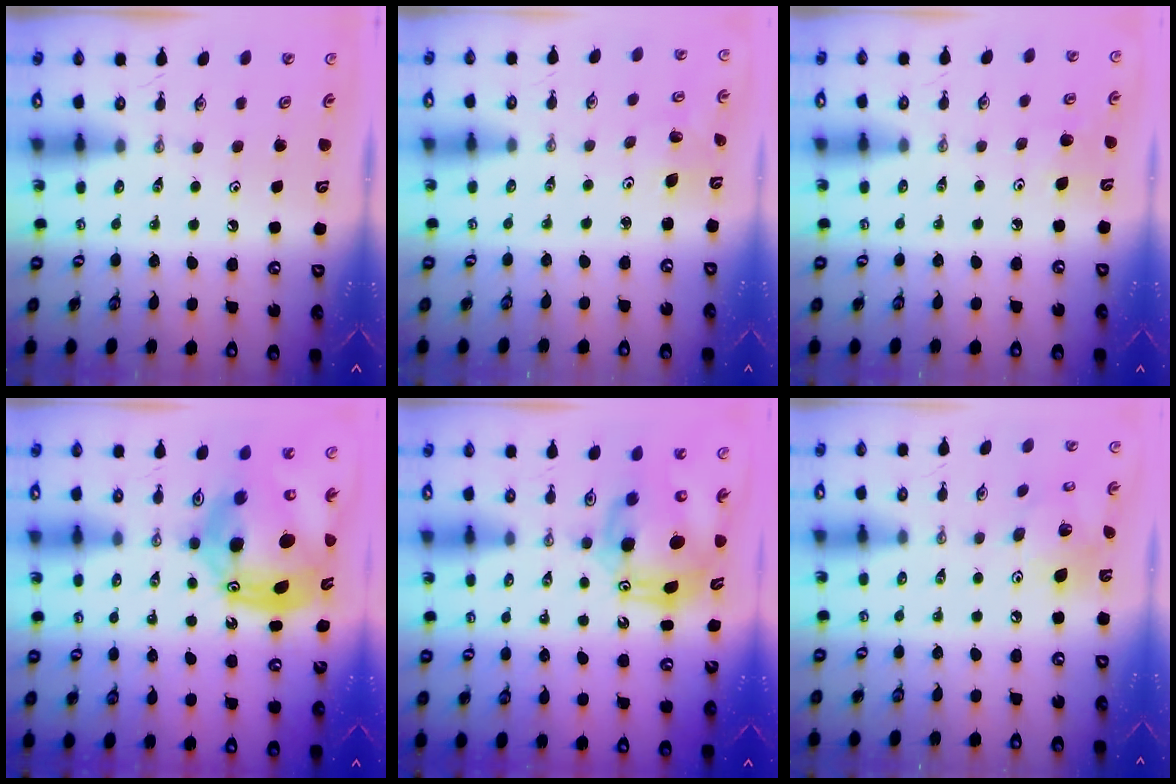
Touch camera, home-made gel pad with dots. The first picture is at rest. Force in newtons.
{"total": 1.9, "press": 1.9, "slide": 0.1}
{"total": 5.5, "press": 5.4, "slide": 1.3}
{"total": 19.1, "press": 19.1, "slide": 1.3}
{"total": 13.0, "press": 12.8, "slide": 2.3}
{"total": 11.9, "press": 11.8, "slide": 1.1}